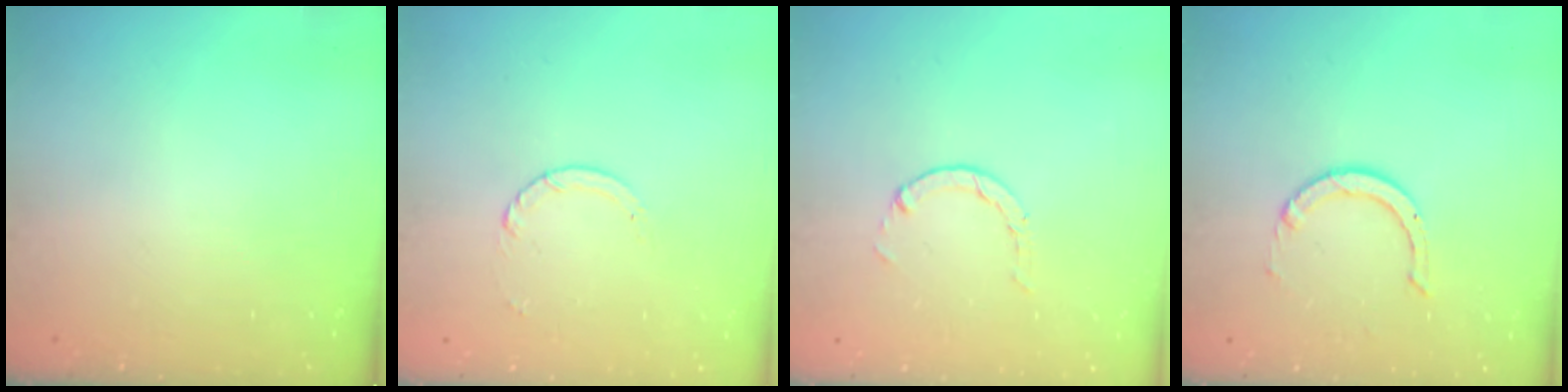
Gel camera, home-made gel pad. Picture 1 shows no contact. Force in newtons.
{"total": 2.5, "press": 2.4, "slide": 0.2}
{"total": 0.6, "press": 0.6, "slide": 0.2}
{"total": 2.8, "press": 2.8, "slide": 0.2}